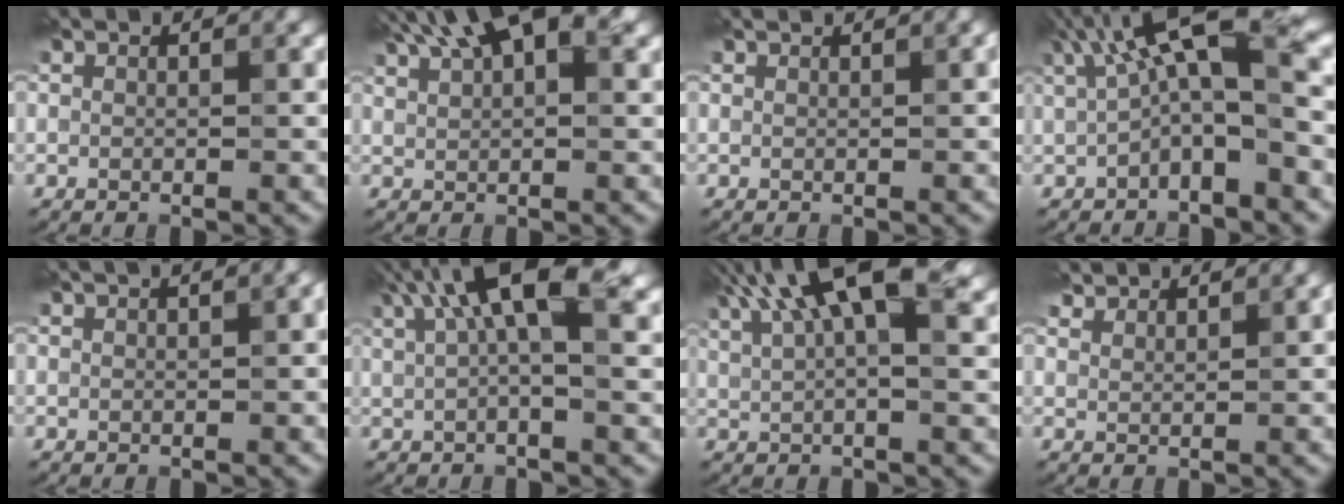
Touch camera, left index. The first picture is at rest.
{"total": 9.3, "force": [5.4, 3.6, 6.6], "torque": [-0.107, 0.030, 0.077]}
{"total": 0.7, "force": [0.6, 0.0, 0.2], "torque": [-0.003, 0.002, 0.008]}
{"total": 7.5, "force": [1.3, 2.3, 7.0], "torque": [-0.116, 0.015, 0.009]}
{"total": 2.0, "force": [1.1, 0.5, 1.6], "torque": [-0.016, 0.004, 0.013]}
{"total": 7.2, "force": [3.1, 1.9, 6.2], "torque": [-0.106, 0.013, 0.046]}
{"total": 10.3, "force": [5.0, 3.5, 8.3], "torque": [-0.151, 0.023, 0.080]}
{"total": 2.7, "force": [2.5, 0.5, 0.6], "torque": [-0.014, 0.007, 0.046]}